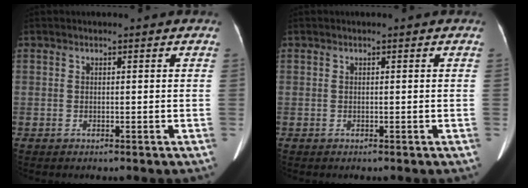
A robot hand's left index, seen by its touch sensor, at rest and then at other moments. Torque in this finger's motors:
{"motor_torque": [0.03, 0.04, 0.00, 0.00]}